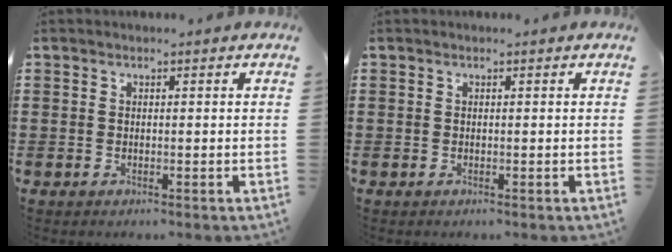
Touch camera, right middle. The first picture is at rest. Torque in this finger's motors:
{"motor_torque": [0.00, 0.00, 0.00, 0.00]}